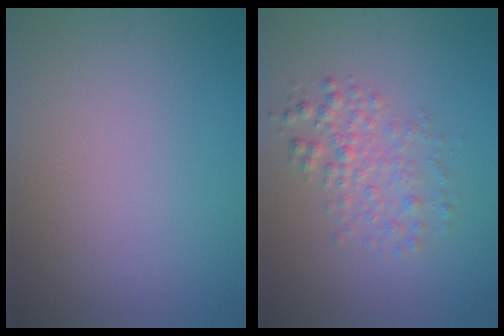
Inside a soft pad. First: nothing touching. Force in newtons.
{"total": 2.6, "press": 2.6, "slide": 0.1}